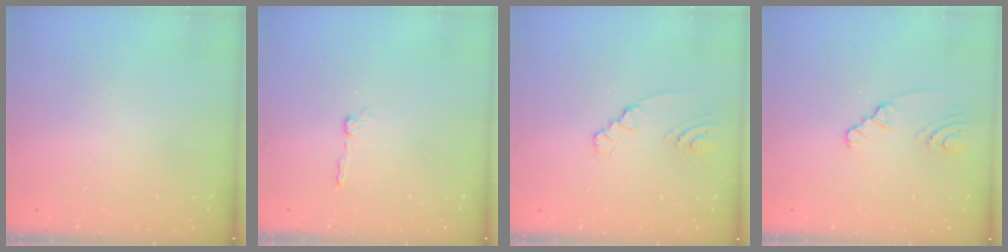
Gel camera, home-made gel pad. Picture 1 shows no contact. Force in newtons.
{"total": 3.7, "press": 3.7, "slide": 0.4}
{"total": 1.7, "press": 1.7, "slide": 0.3}
{"total": 1.2, "press": 1.2, "slide": 0.3}